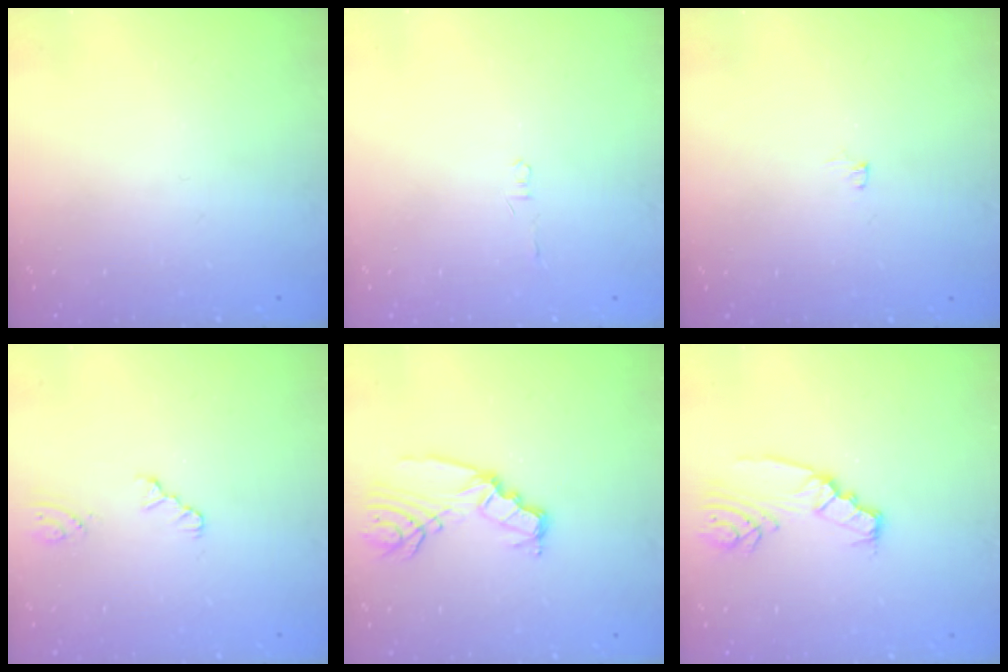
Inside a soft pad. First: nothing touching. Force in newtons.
{"total": 1.2, "press": 1.2, "slide": 0.3}
{"total": 5.8, "press": 5.2, "slide": 2.6}
{"total": 1.6, "press": 1.6, "slide": 0.3}
{"total": 8.6, "press": 8.5, "slide": 0.5}
{"total": 5.6, "press": 5.6, "slide": 0.4}